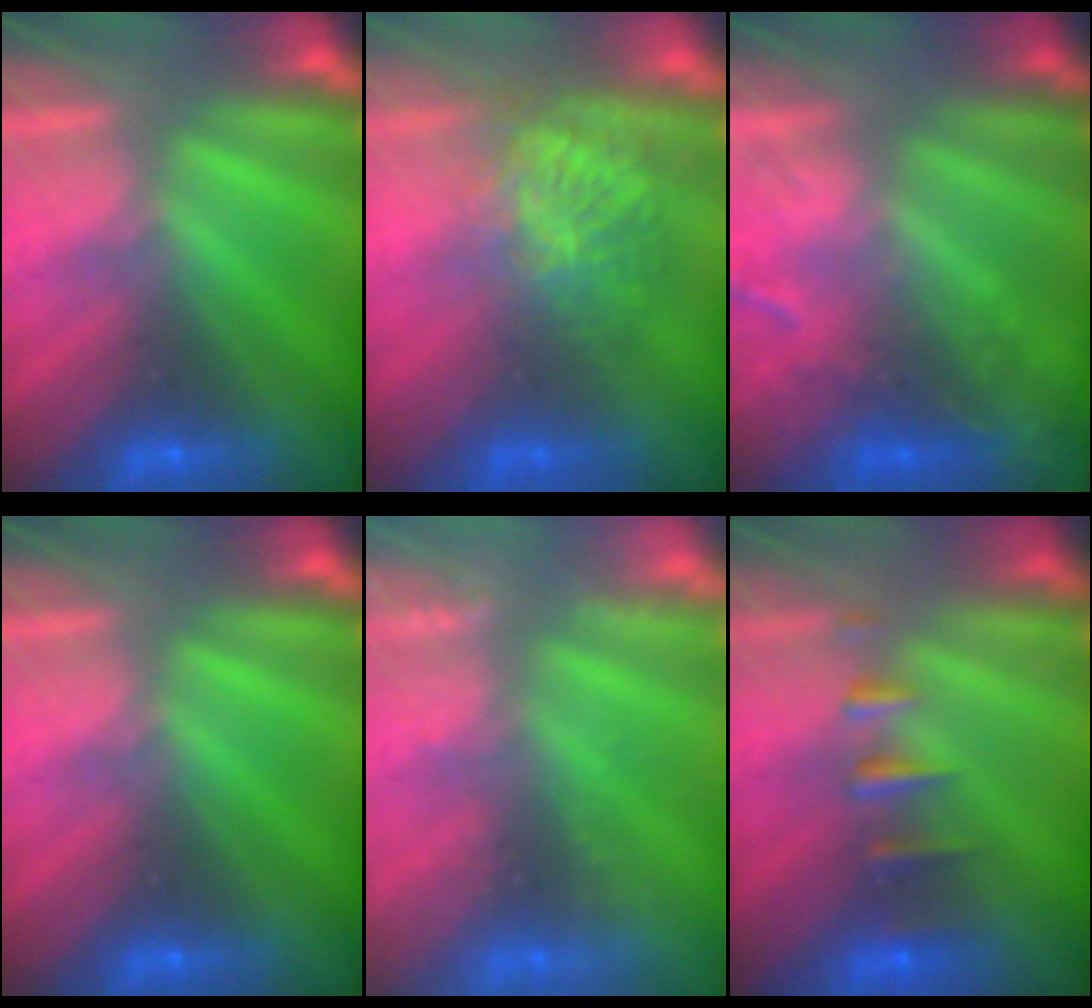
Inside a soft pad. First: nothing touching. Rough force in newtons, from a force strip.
{"total": 3.7}
{"total": 2.1}
{"total": 0.0}
{"total": 2.4}
{"total": 2.4}